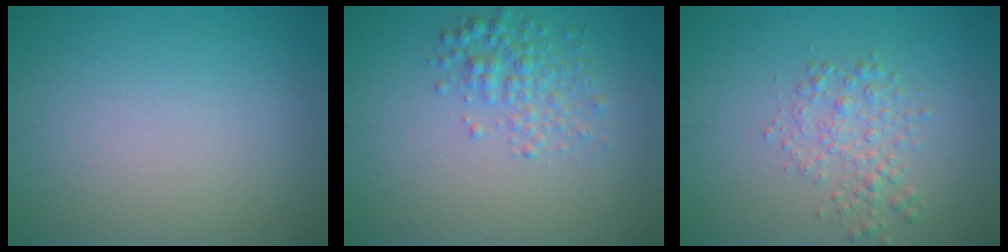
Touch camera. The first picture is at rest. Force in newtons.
{"total": 2.7, "press": 2.7, "slide": 0.1}
{"total": 2.4, "press": 2.4, "slide": 0.1}